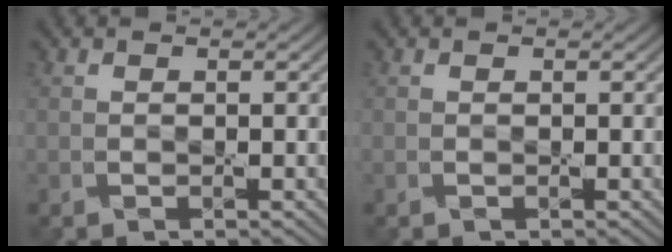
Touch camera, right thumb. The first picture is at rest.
{"total": 0.0}